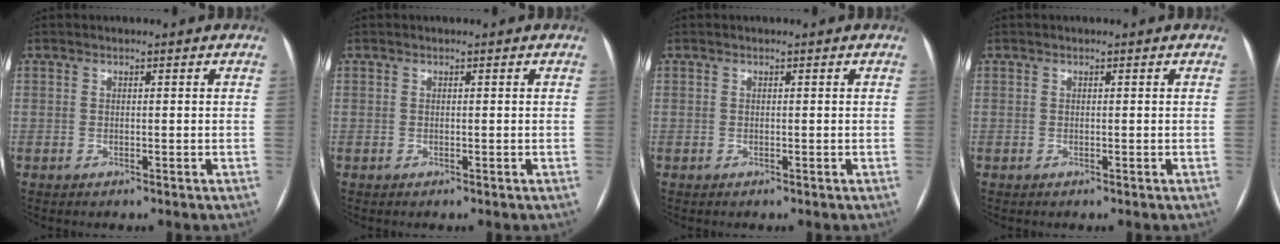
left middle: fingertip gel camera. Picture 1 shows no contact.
{"total": 0.0}
{"total": 0.0}
{"total": 0.0}